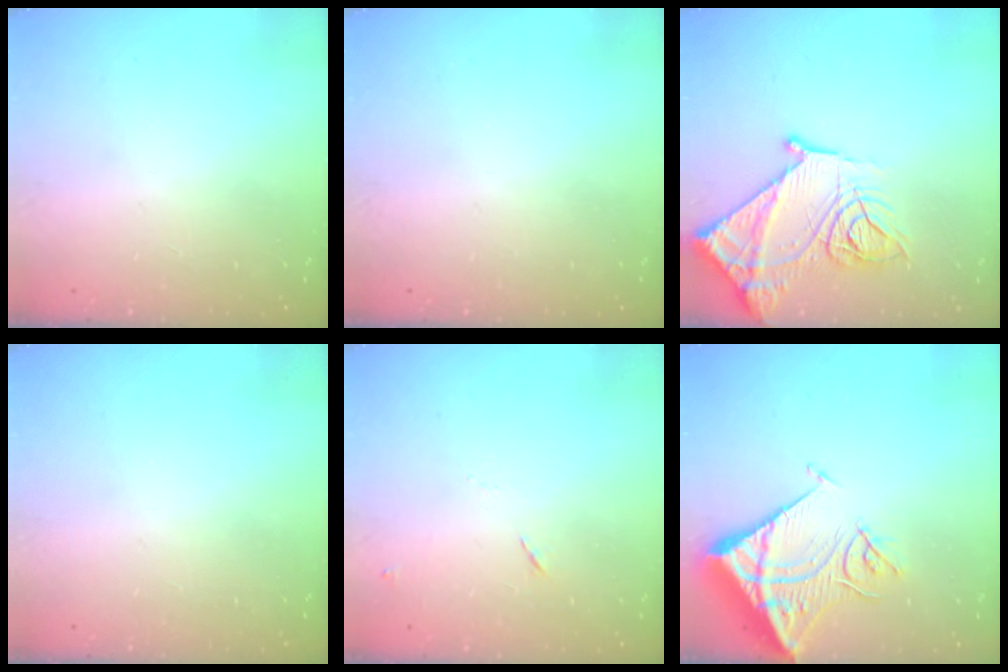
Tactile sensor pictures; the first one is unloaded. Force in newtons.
{"total": 0.0}
{"total": 18.7, "press": 18.6, "slide": 1.7}
{"total": 0.0}
{"total": 7.4, "press": 7.4, "slide": 0.7}
{"total": 13.5, "press": 13.4, "slide": 1.8}